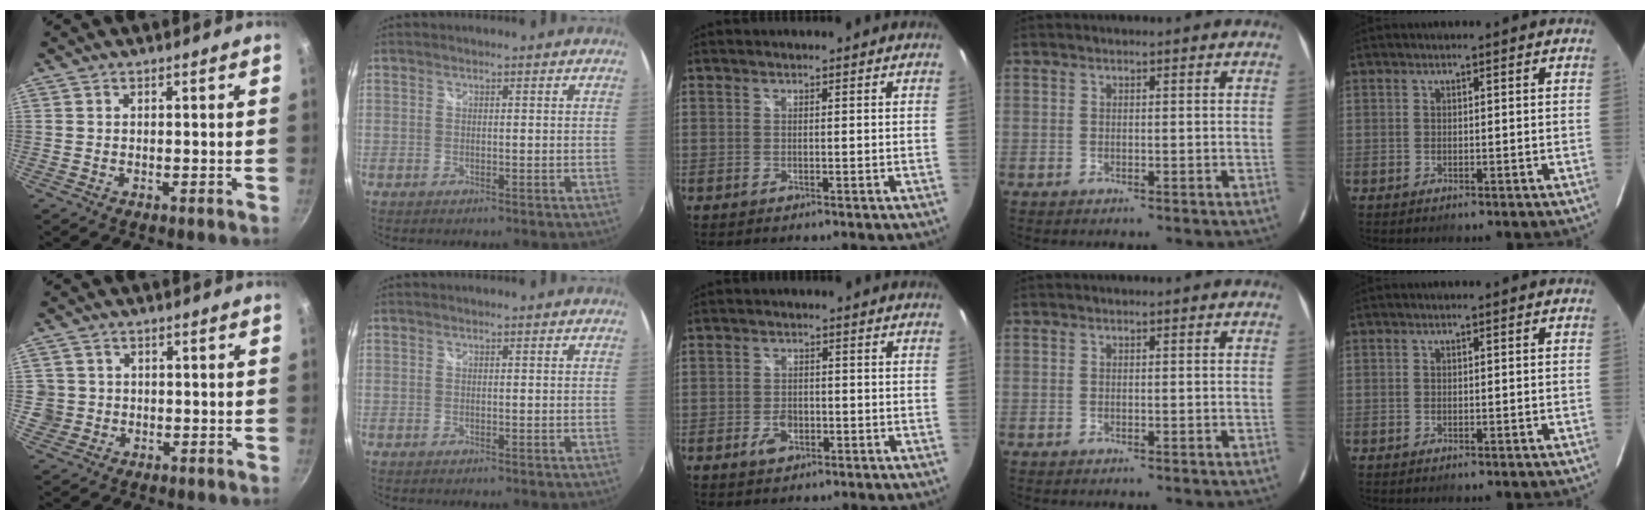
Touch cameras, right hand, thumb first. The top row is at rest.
{"thumb": {"total": 4.0, "force": [-0.2, 3.9, 0.6], "torque": [0.005, 0.014, 0.002]}, "middle": {"total": 3.5, "force": [-1.7, 2.3, 2.0], "torque": [-0.040, 0.001, -0.028]}}